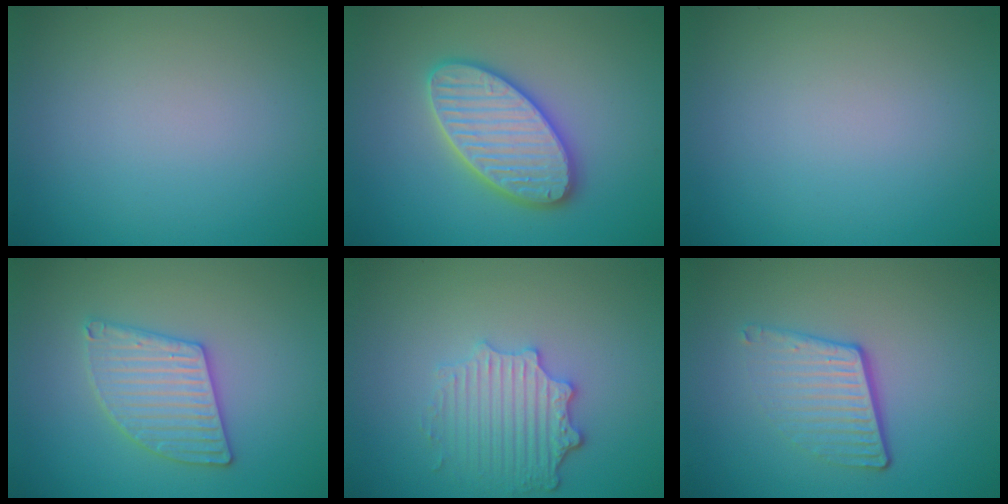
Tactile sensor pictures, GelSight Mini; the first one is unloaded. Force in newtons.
{"total": 5.8, "press": 5.8, "slide": 0.6}
{"total": 0.0}
{"total": 3.6, "press": 3.6, "slide": 0.3}
{"total": 4.0, "press": 3.2, "slide": 2.3}
{"total": 4.1, "press": 2.5, "slide": 3.2}